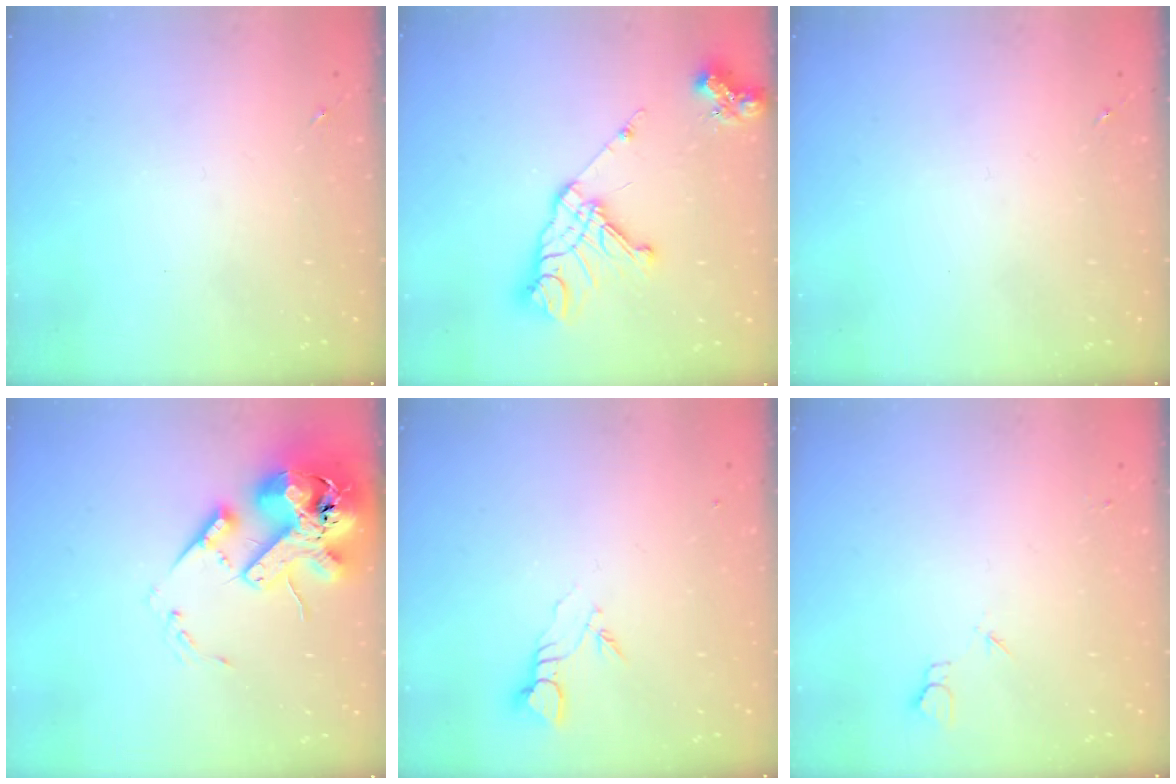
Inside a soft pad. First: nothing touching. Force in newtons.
{"total": 18.6, "press": 18.5, "slide": 2.1}
{"total": 0.0}
{"total": 18.6, "press": 18.4, "slide": 3.2}
{"total": 3.7, "press": 3.6, "slide": 0.3}
{"total": 3.2, "press": 3.2, "slide": 0.4}